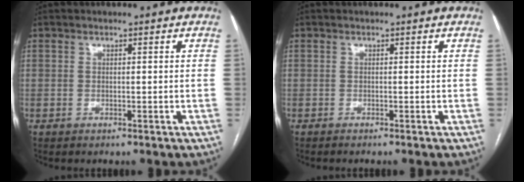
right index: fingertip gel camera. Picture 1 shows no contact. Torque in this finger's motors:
{"motor_torque": [-0.05, 0.06, 0.03, 0.01]}